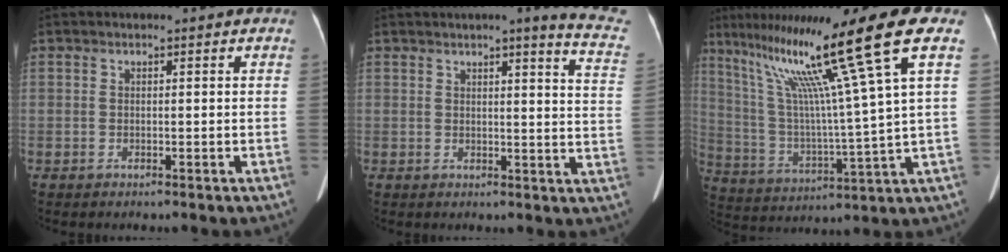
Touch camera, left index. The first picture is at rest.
{"total": 11.2, "force": [9.2, 0.0, 6.4], "torque": [-0.062, -0.062, 0.073]}
{"total": 19.4, "force": [10.4, -3.1, 16.1], "torque": [-0.271, -0.017, 0.173]}